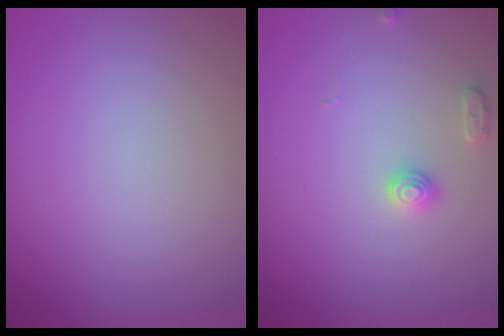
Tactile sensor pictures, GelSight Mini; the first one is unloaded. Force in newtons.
{"total": 1.7, "press": 1.7, "slide": 0.3}